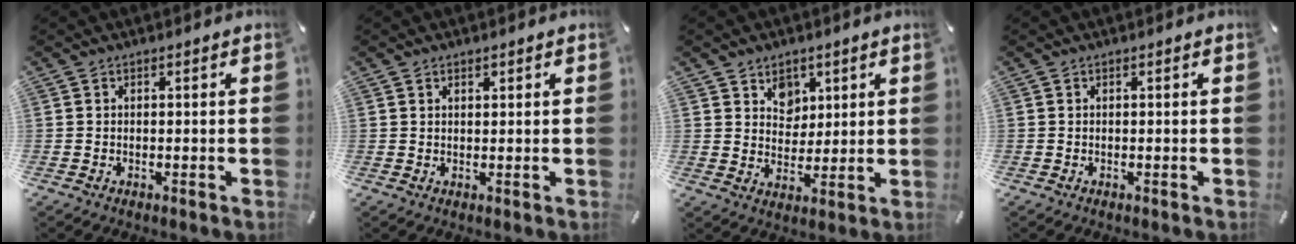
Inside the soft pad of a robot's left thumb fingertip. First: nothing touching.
{"total": 1.0, "force": [0.7, 0.6, 0.3], "torque": [-0.006, 0.002, 0.013]}
{"total": 6.3, "force": [3.4, 5.3, 0.5], "torque": [-0.003, -0.016, 0.059]}
{"total": 0.0}